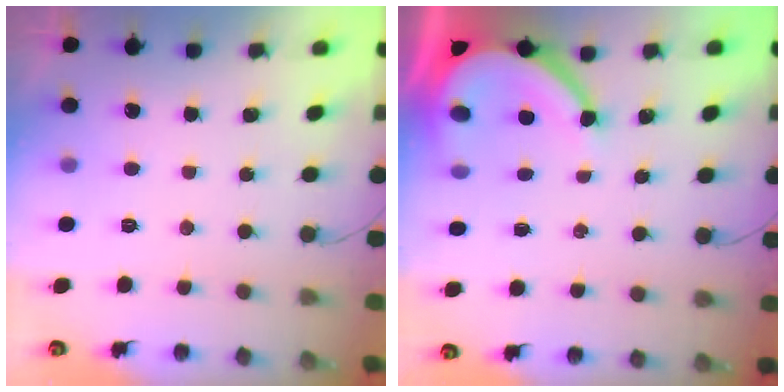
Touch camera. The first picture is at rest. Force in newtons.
{"total": 9.3, "press": 9.3, "slide": 0.8}